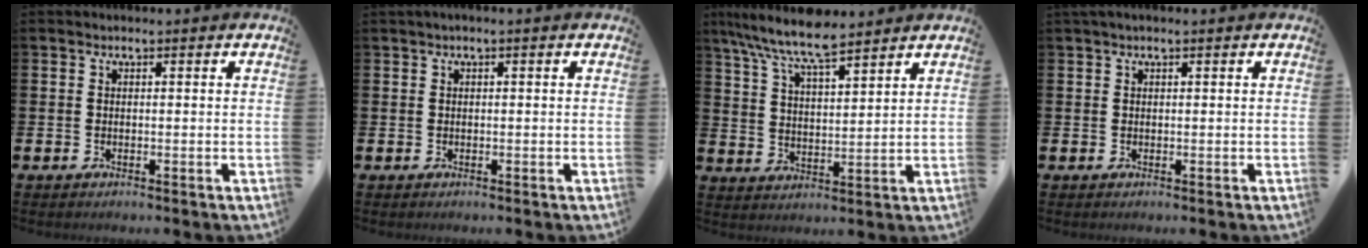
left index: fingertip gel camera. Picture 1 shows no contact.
{"total": 0.6, "force": [0.1, 0.0, 0.6], "torque": [-0.017, 0.005, 0.002]}
{"total": 8.1, "force": [7.3, 1.2, 3.1], "torque": [-0.091, -0.031, 0.133]}
{"total": 0.7, "force": [0.4, 0.0, 0.5], "torque": [-0.011, 0.002, 0.006]}